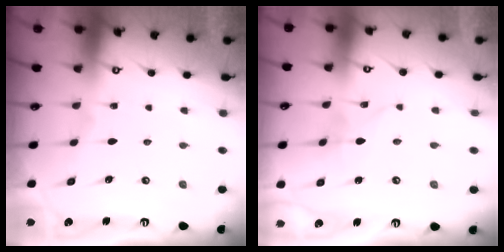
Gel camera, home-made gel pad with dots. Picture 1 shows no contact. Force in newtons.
{"total": 1.4, "press": 1.4, "slide": 0.0}